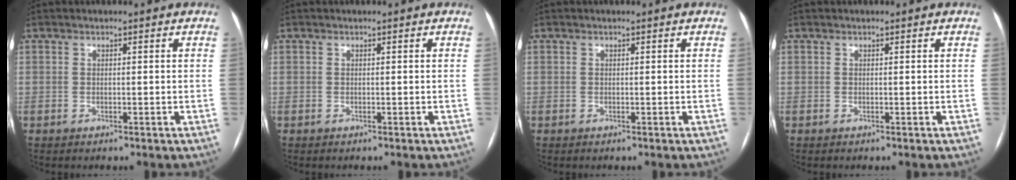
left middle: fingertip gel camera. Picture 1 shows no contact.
{"total": 0.0}
{"total": 0.0}
{"total": 0.0}